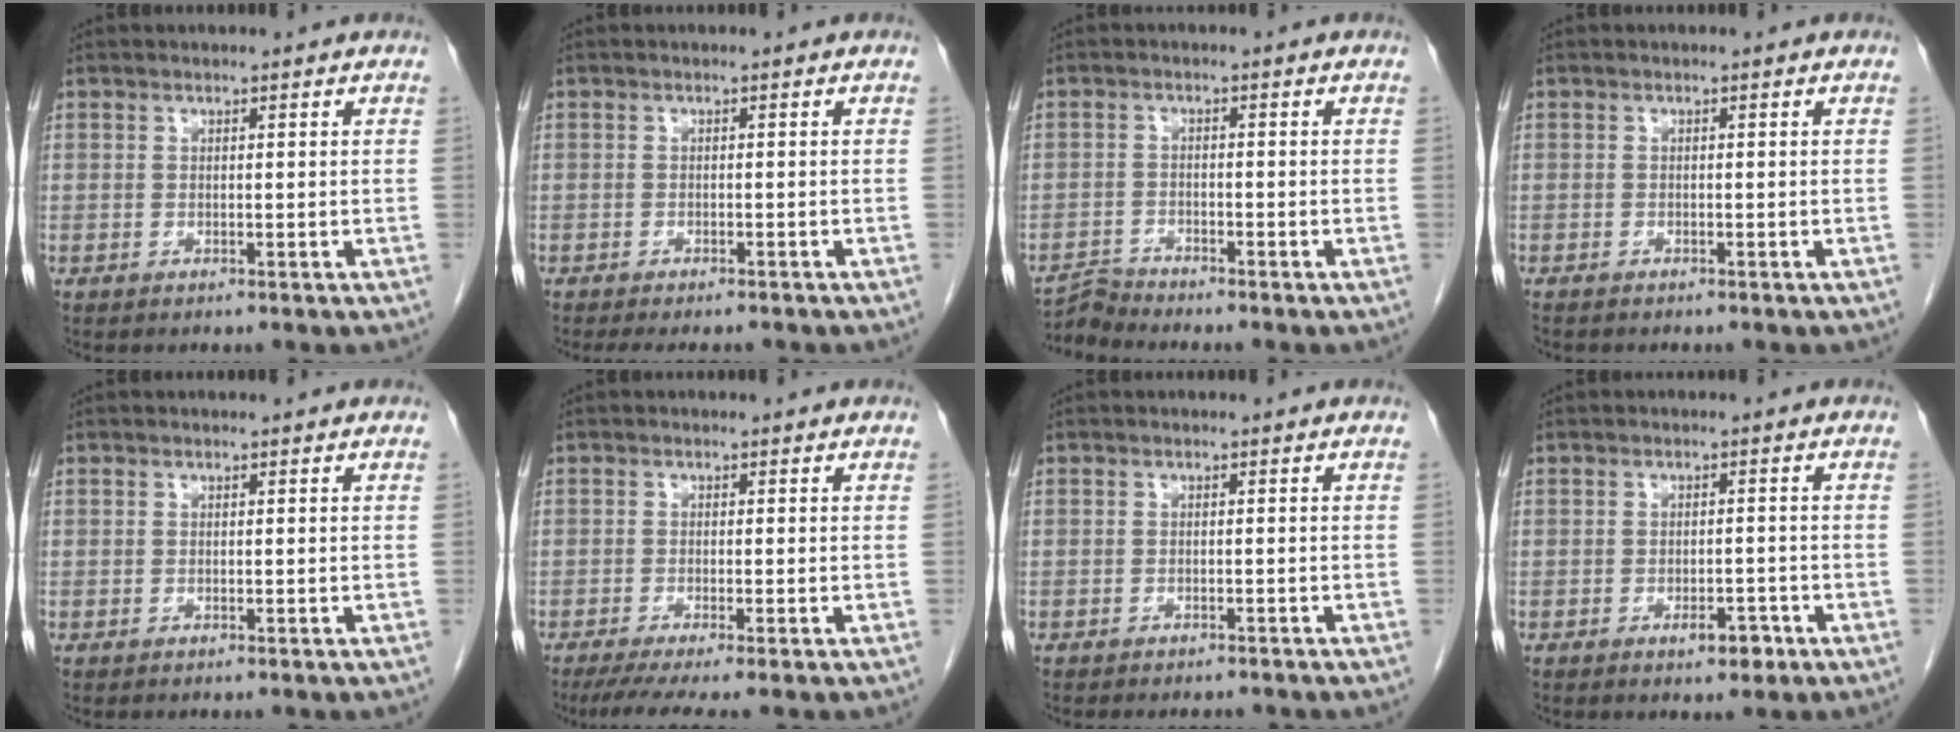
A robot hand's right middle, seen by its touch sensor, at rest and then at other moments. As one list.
[{"total": 5.4, "force": [-4.8, 1.5, 2.1], "torque": [-0.022, -0.009, -0.064]}, {"total": 2.9, "force": [-2.7, -0.7, -0.8], "torque": [0.017, -0.017, -0.051]}, {"total": 1.0, "force": [-0.9, 0.4, 0.3], "torque": [-0.010, -0.002, -0.013]}, {"total": 0.0}, {"total": 5.4, "force": [-4.1, -0.2, 3.5], "torque": [-0.053, -0.016, -0.069]}, {"total": 3.8, "force": [-3.4, 1.1, 1.1], "torque": [-0.013, -0.004, -0.043]}, {"total": 2.9, "force": [-1.6, 1.3, 2.1], "torque": [-0.028, 0.002, -0.019]}]